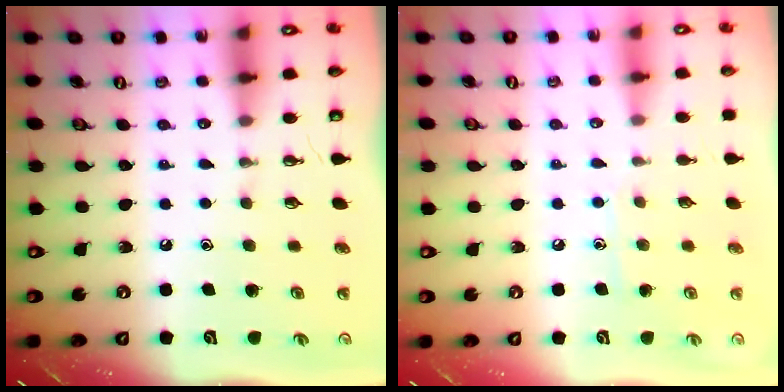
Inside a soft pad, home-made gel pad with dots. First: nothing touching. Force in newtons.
{"total": 5.7, "press": 5.7, "slide": 0.7}